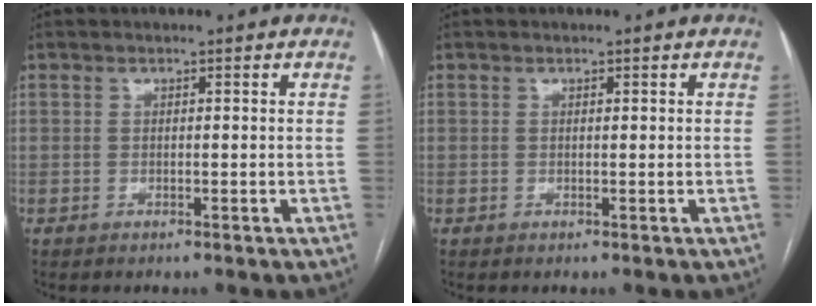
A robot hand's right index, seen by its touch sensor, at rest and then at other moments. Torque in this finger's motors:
{"motor_torque": [0.02, -0.01, 0.00, -0.01]}